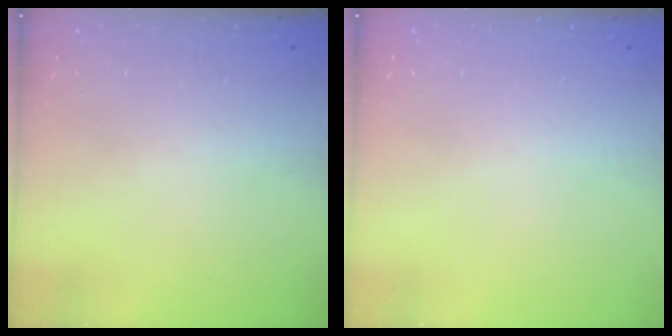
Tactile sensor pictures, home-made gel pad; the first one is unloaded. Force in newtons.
{"total": 0.0}